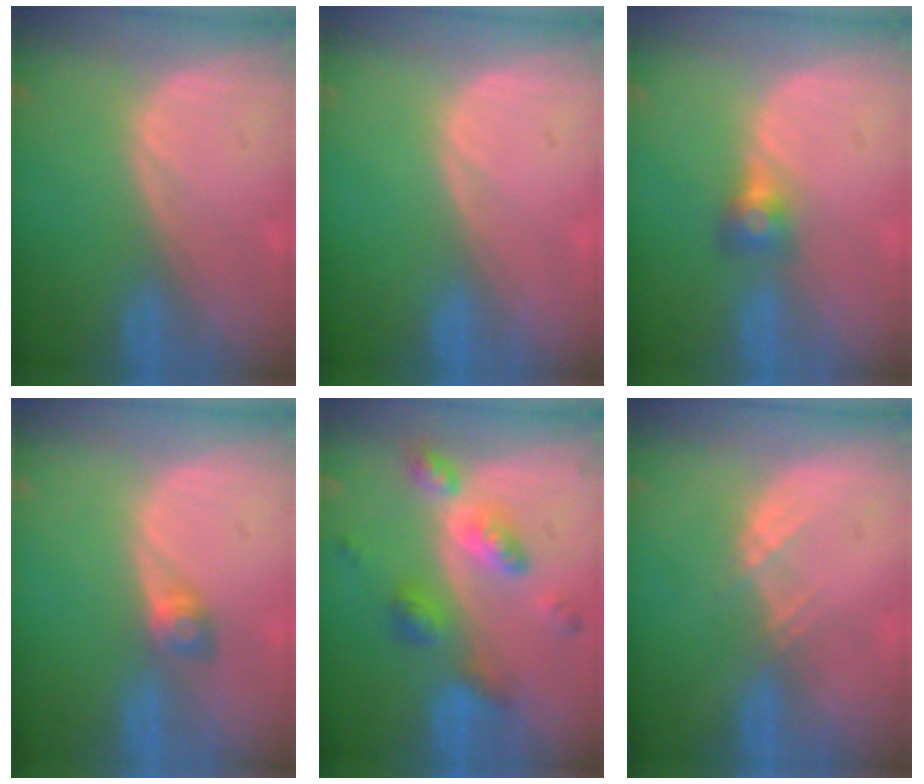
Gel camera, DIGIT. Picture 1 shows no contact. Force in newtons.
{"total": 0.0}
{"total": 2.8, "press": 2.6, "slide": 1.0}
{"total": 2.5, "press": 2.3, "slide": 1.0}
{"total": 7.2, "press": 7.2, "slide": 0.6}
{"total": 1.9, "press": 1.8, "slide": 0.8}